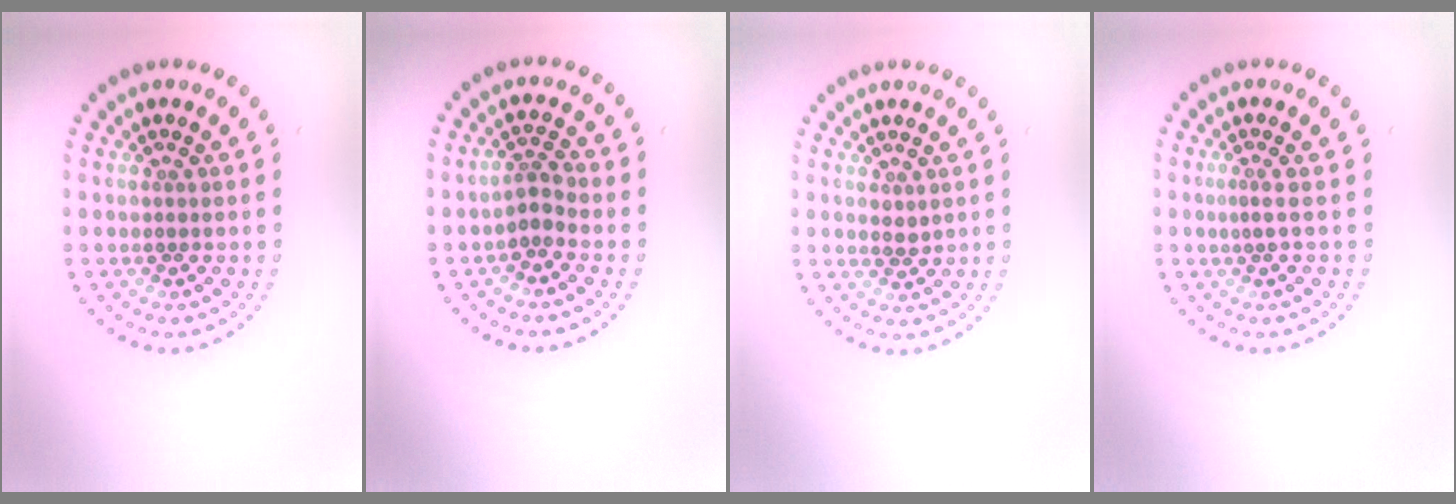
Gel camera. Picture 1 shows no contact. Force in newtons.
{"total": 1.9, "press": 1.3, "slide": 1.3}
{"total": 0.9, "press": 0.9, "slide": 0.3}
{"total": 0.6, "press": 0.1, "slide": 0.6}